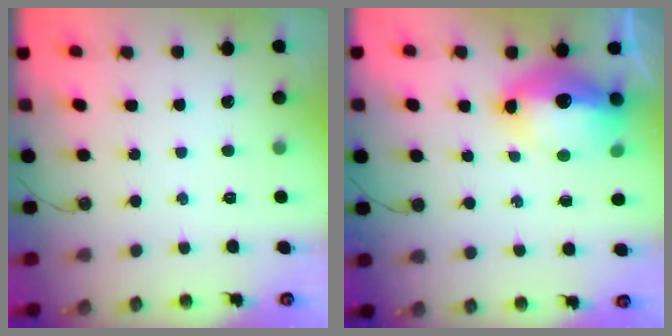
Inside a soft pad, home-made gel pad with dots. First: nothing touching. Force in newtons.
{"total": 15.3, "press": 15.2, "slide": 1.6}